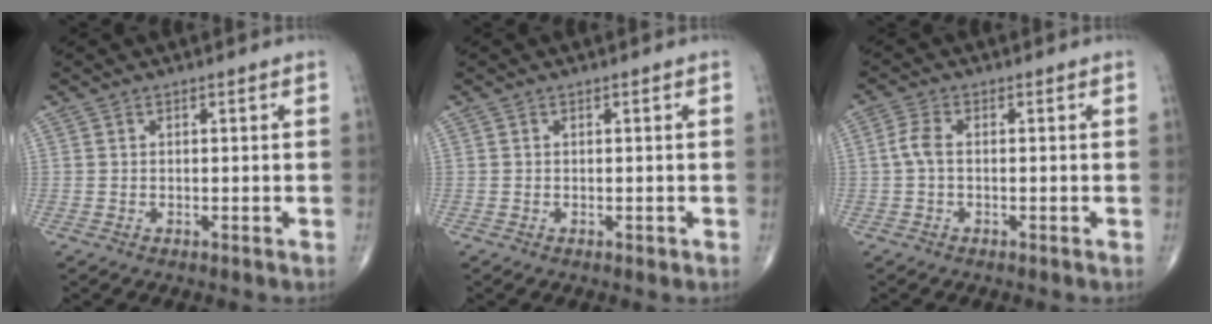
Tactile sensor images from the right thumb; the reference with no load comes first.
{"total": 0.0}
{"total": 3.0, "force": [-0.2, 1.4, 2.6], "torque": [-0.061, 0.004, -0.009]}